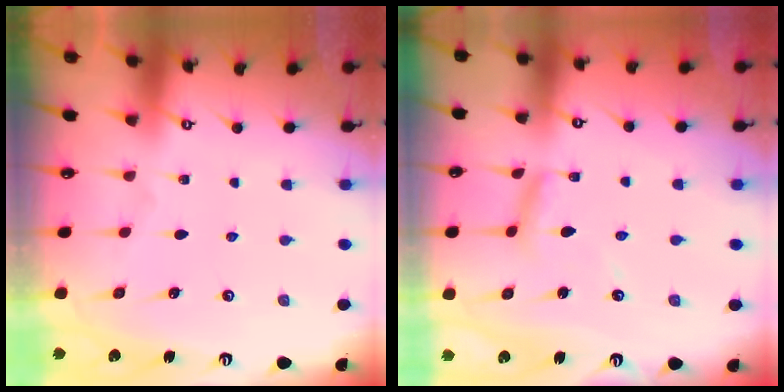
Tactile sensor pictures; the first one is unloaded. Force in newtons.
{"total": 6.8, "press": 6.8, "slide": 0.4}